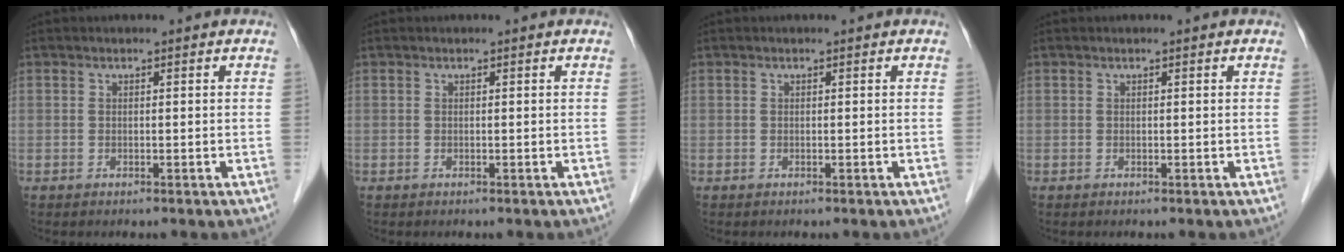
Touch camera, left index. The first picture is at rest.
{"total": 0.0}
{"total": 0.0}
{"total": 0.0}